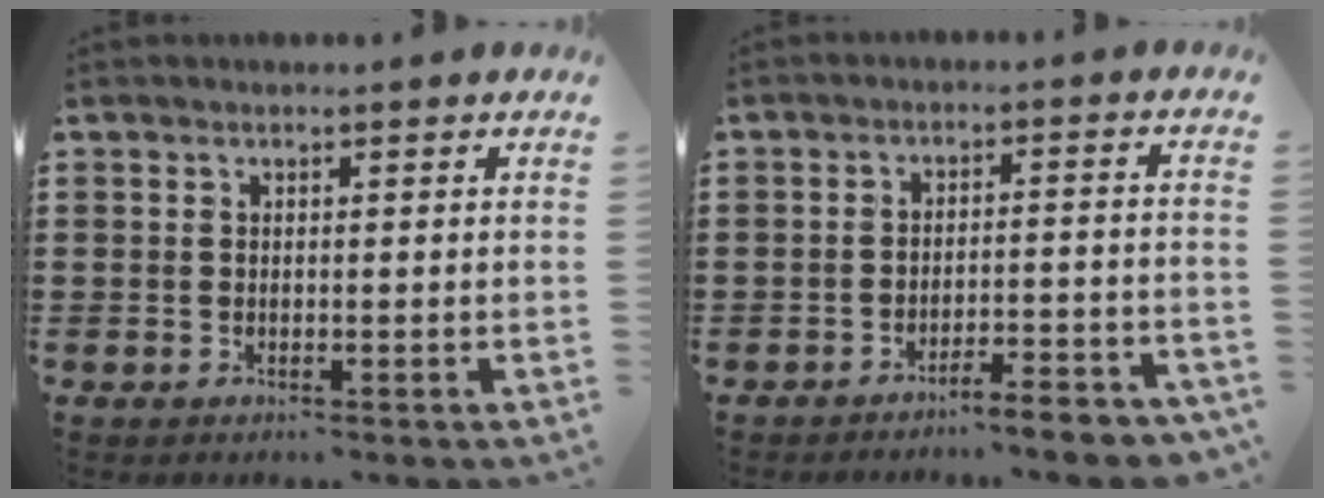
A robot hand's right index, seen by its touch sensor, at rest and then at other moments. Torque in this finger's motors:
{"motor_torque": [0.96, 1.18, 0.29, 0.03]}